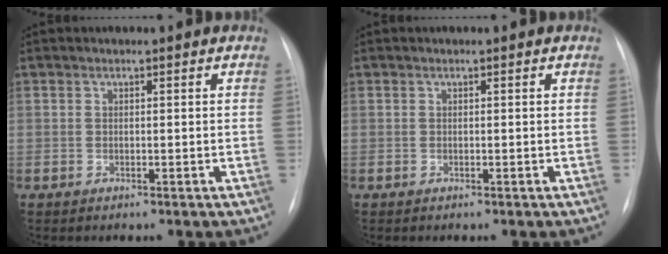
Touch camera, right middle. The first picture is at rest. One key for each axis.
{"total": 0.0}